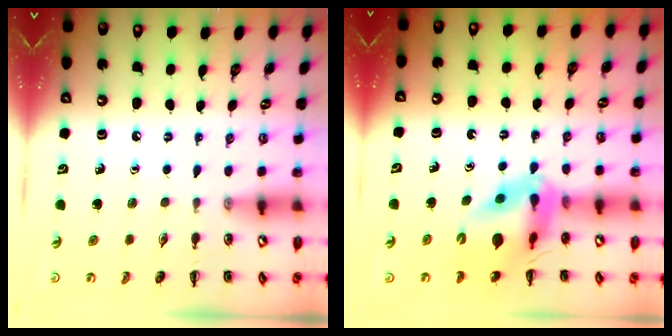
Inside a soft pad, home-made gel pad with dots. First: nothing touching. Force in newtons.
{"total": 10.4, "press": 9.8, "slide": 3.3}